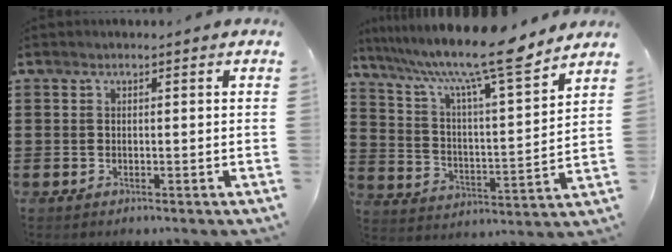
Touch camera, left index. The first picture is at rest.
{"total": 12.5, "force": [9.8, 1.1, 7.7], "torque": [-0.164, -0.061, 0.157]}